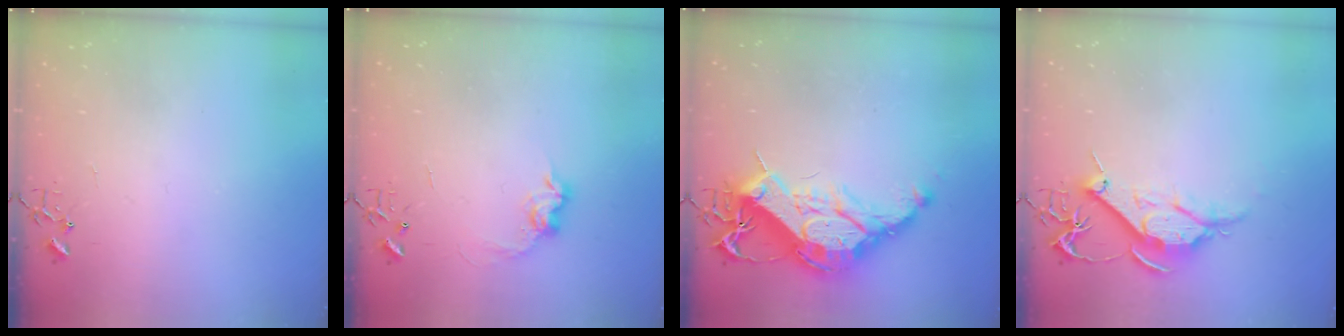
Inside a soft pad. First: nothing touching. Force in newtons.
{"total": 9.0, "press": 9.0, "slide": 0.5}
{"total": 21.9, "press": 21.8, "slide": 2.0}
{"total": 12.0, "press": 12.0, "slide": 1.0}